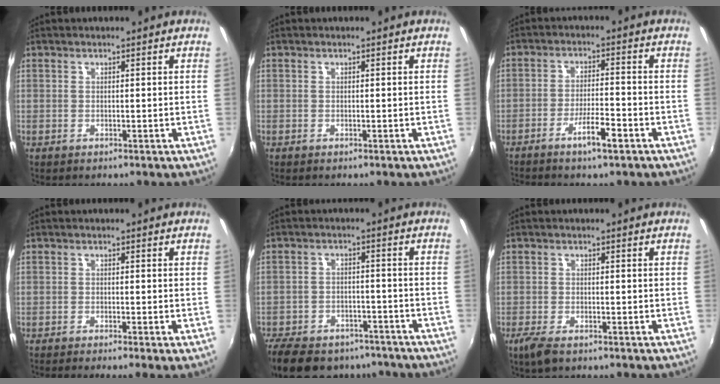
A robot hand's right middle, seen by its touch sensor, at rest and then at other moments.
{"total": 0.0}
{"total": 5.5, "force": [-3.8, 0.6, 4.0], "torque": [-0.085, -0.001, -0.065]}
{"total": 3.0, "force": [-2.0, -0.6, 2.2], "torque": [-0.045, -0.014, -0.038]}
{"total": 18.5, "force": [-14.5, 8.7, 7.6], "torque": [-0.185, 0.000, -0.206]}
{"total": 3.7, "force": [-2.5, 1.2, 2.4], "torque": [-0.058, -0.010, -0.048]}